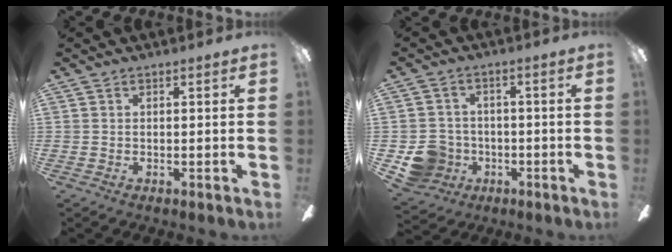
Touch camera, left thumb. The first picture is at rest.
{"total": 8.3, "force": [-2.9, 7.6, 2.0], "torque": [-0.054, 0.024, -0.049]}